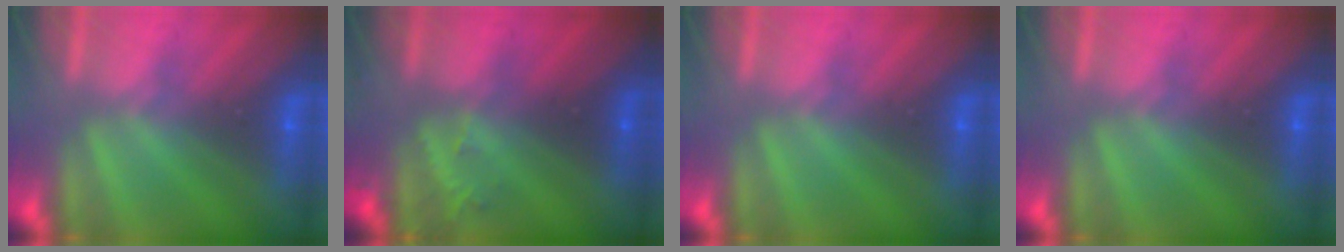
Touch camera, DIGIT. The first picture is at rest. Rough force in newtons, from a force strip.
{"total": 2.7}
{"total": 0.0}
{"total": 0.0}